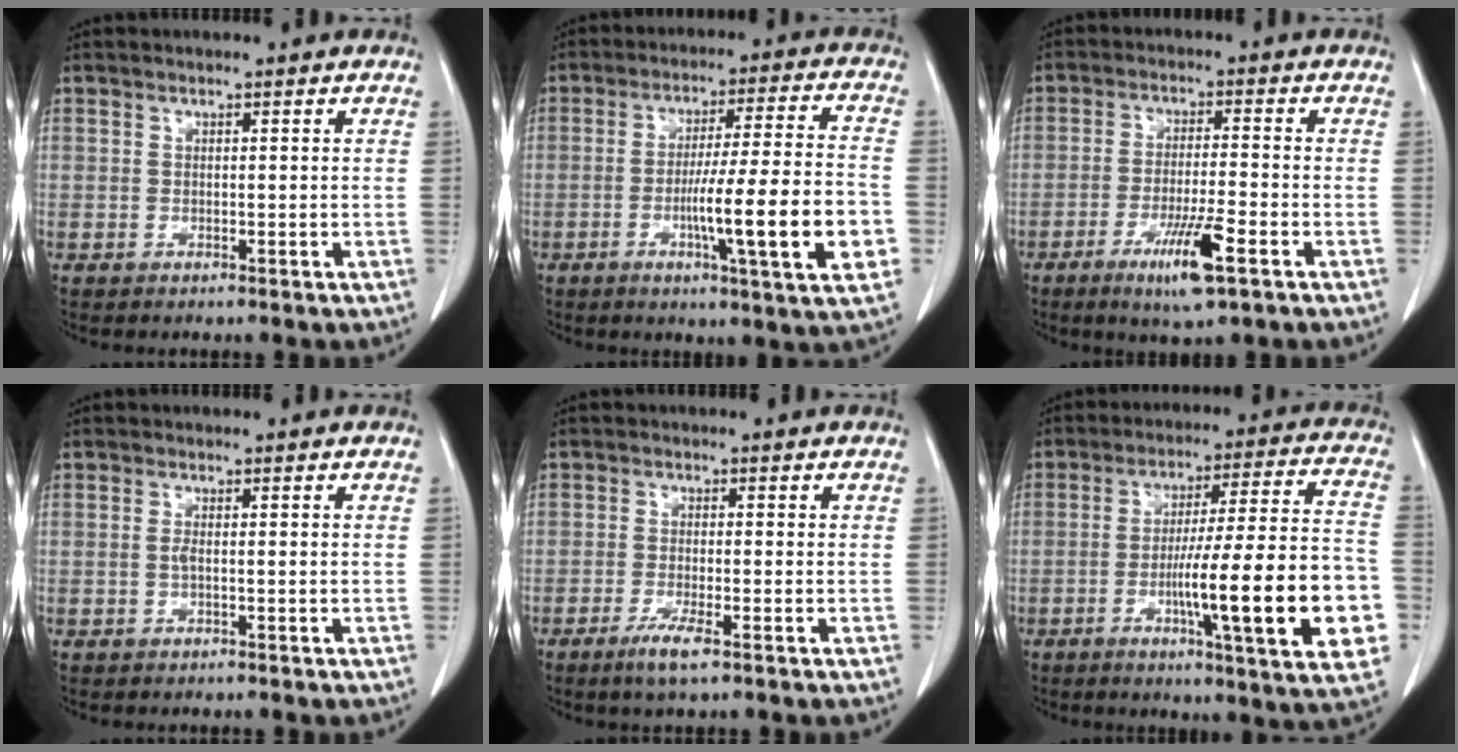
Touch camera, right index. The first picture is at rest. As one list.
[{"total": 15.8, "force": [-4.4, 0.0, 15.2], "torque": [-0.226, -0.008, -0.069]}, {"total": 8.2, "force": [-4.3, 0.3, 7.0], "torque": [-0.125, -0.016, -0.071]}, {"total": 1.0, "force": [-0.1, 0.1, 0.9], "torque": [-0.021, -0.001, -0.002]}, {"total": 3.6, "force": [-2.2, 0.1, 2.9], "torque": [-0.059, -0.009, -0.042]}, {"total": 21.5, "force": [-5.7, 1.1, 20.7], "torque": [-0.255, 0.003, -0.078]}]